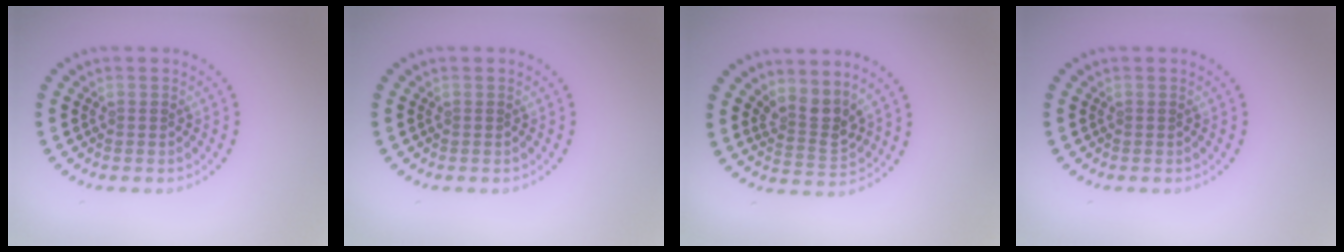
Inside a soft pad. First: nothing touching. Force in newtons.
{"total": 0.0}
{"total": 2.8, "press": 2.0, "slide": 2.0}
{"total": 0.0}